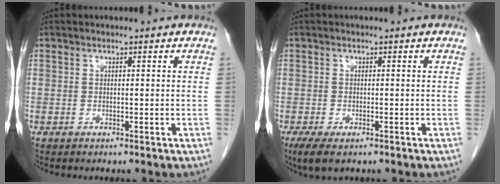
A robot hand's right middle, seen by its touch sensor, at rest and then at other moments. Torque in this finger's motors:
{"motor_torque": [0.70, -0.44, 0.02, 0.05]}